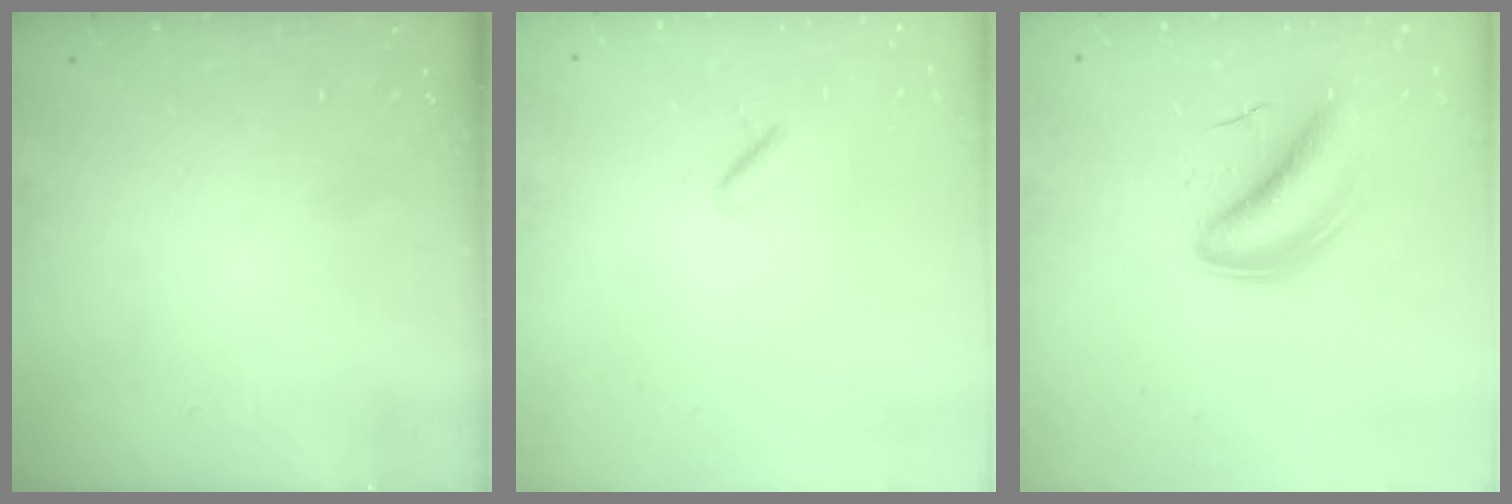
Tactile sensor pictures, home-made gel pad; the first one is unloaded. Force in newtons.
{"total": 1.3, "press": 1.2, "slide": 0.5}
{"total": 5.9, "press": 5.7, "slide": 1.7}